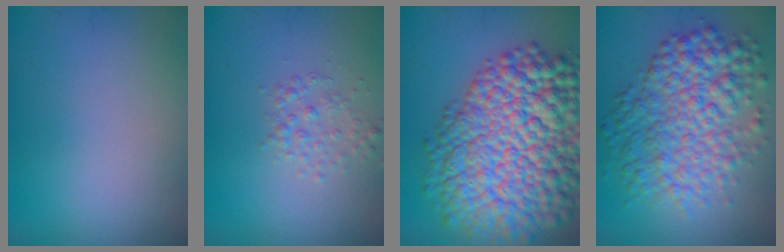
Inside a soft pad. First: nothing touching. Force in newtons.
{"total": 1.7, "press": 1.7, "slide": 0.1}
{"total": 15.1, "press": 15.1, "slide": 0.6}
{"total": 7.4, "press": 7.4, "slide": 0.0}